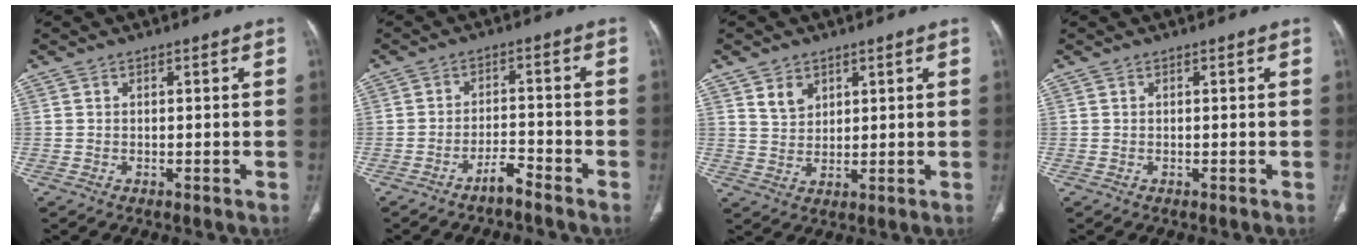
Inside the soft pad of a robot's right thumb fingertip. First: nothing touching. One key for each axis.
{"total": 3.4, "fx": -2.9, "fy": 0.5, "fz": 1.7, "tx": -0.033, "ty": 0.024, "tz": -0.052}
{"total": 4.5, "fx": 2.6, "fy": 3.2, "fz": 1.8, "tx": -0.016, "ty": -0.022, "tz": 0.055}
{"total": 0.0}